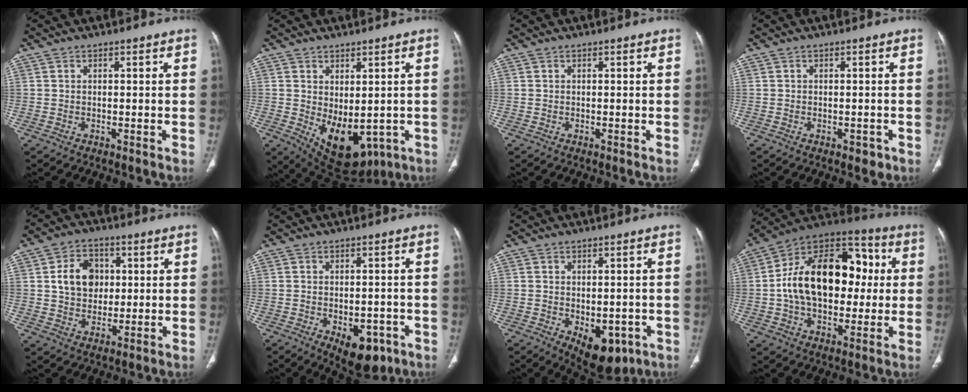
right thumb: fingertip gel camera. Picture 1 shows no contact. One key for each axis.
{"total": 11.7, "fx": -2.2, "fy": 7.0, "fz": 9.1, "tx": -0.111, "ty": -0.004, "tz": -0.001}
{"total": 0.0}
{"total": 1.6, "fx": -0.8, "fy": 1.1, "fz": 0.8, "tx": -0.002, "ty": 0.002, "tz": -0.007}
{"total": 9.6, "fx": 1.6, "fy": 7.6, "fz": 5.5, "tx": -0.059, "ty": 0.002, "tz": 0.026}
{"total": 8.9, "fx": -4.2, "fy": 5.0, "fz": 6.1, "tx": -0.061, "ty": 0.012, "tz": -0.046}
{"total": 9.9, "fx": -4.0, "fy": 5.8, "fz": 7.1, "tx": -0.071, "ty": 0.003, "tz": -0.041}
{"total": 24.1, "fx": 1.5, "fy": 15.5, "fz": 18.4, "tx": -0.276, "ty": 0.034, "tz": 0.021}